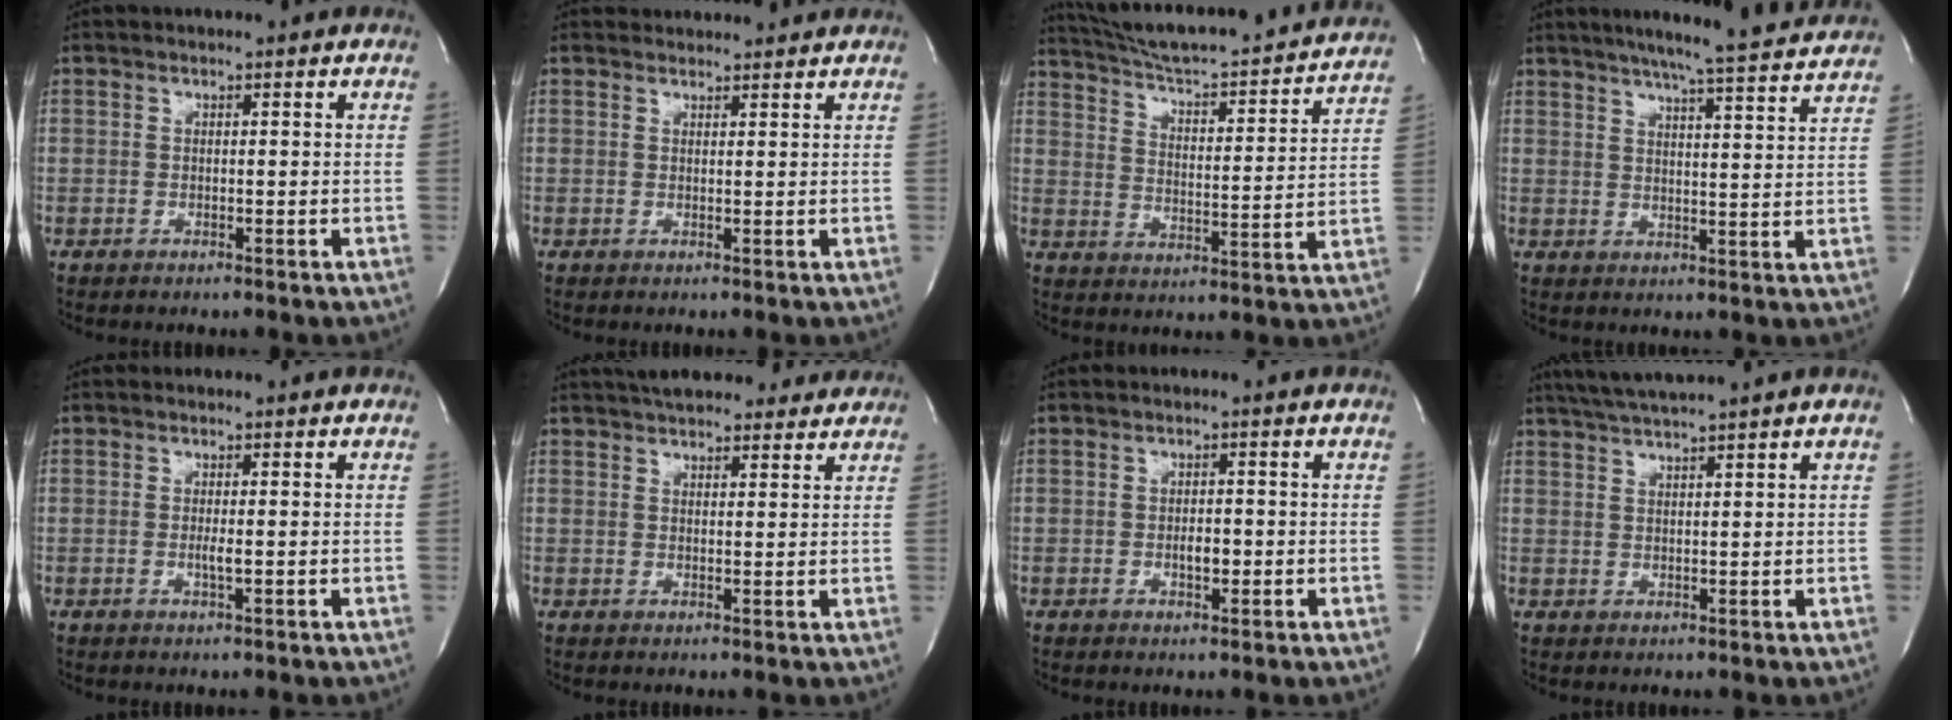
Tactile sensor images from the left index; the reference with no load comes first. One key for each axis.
{"total": 3.8, "fx": 3.7, "fy": 1.0, "fz": 0.0, "tx": -0.002, "ty": 0.021, "tz": 0.047}
{"total": 25.5, "fx": 23.4, "fy": 2.5, "fz": 9.7, "tx": -0.151, "ty": -0.031, "tz": 0.313}
{"total": 16.9, "fx": 15.2, "fy": 0.1, "fz": 7.4, "tx": -0.118, "ty": -0.008, "tz": 0.191}
{"total": 1.3, "fx": -0.2, "fy": 0.0, "fz": 1.3, "tx": -0.029, "ty": -0.003, "tz": -0.003}
{"total": 14.3, "fx": 12.6, "fy": 4.6, "fz": 5.2, "tx": -0.064, "ty": 0.036, "tz": 0.166}
{"total": 2.1, "fx": -0.5, "fy": 1.0, "fz": 1.8, "tx": -0.033, "ty": 0.001, "tz": -0.005}
{"total": 5.8, "fx": 5.0, "fy": -1.1, "fz": 2.6, "tx": -0.050, "ty": 0.015, "tz": 0.092}